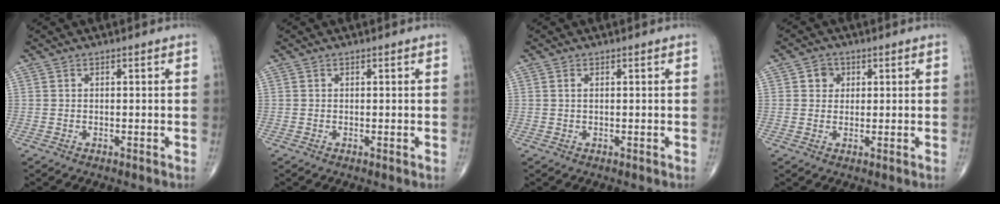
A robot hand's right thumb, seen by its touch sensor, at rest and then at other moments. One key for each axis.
{"total": 0.0}
{"total": 0.7, "fx": 0.2, "fy": 0.3, "fz": 0.6, "tx": -0.014, "ty": 0.005, "tz": 0.006}
{"total": 3.1, "fx": 1.0, "fy": 2.7, "fz": 1.1, "tx": 0.001, "ty": -0.002, "tz": 0.012}